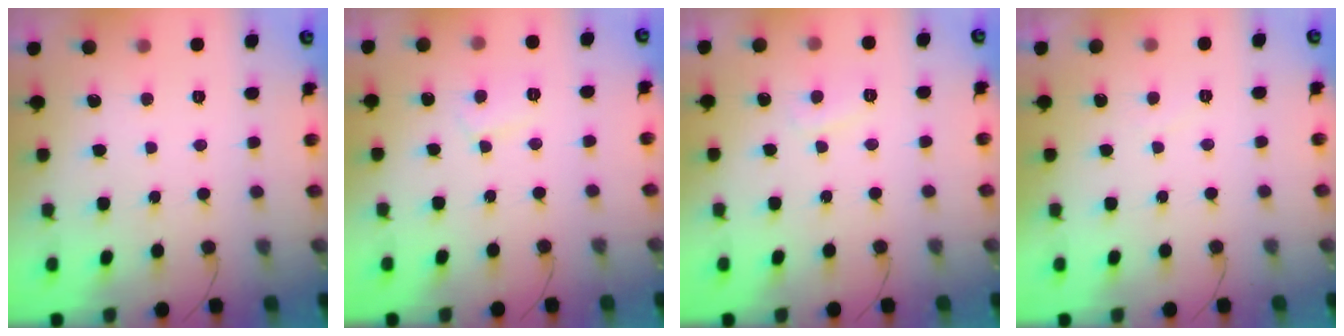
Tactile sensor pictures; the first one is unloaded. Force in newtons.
{"total": 5.3, "press": 5.3, "slide": 0.4}
{"total": 2.9, "press": 2.9, "slide": 0.5}
{"total": 0.5, "press": 0.2, "slide": 0.5}